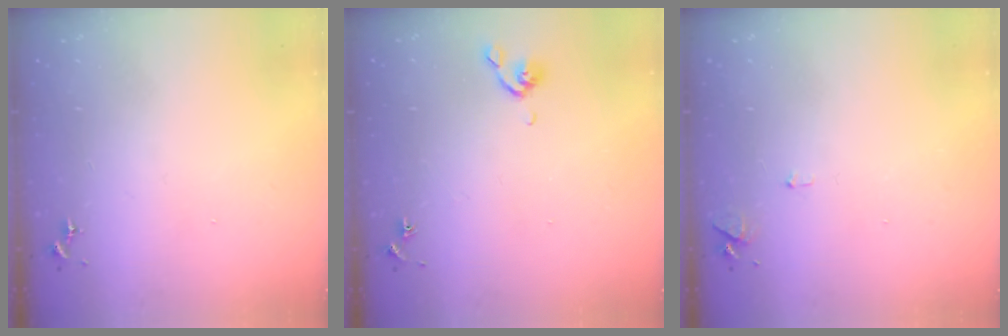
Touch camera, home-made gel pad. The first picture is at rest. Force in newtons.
{"total": 4.8, "press": 4.6, "slide": 1.0}
{"total": 5.6, "press": 5.5, "slide": 0.8}